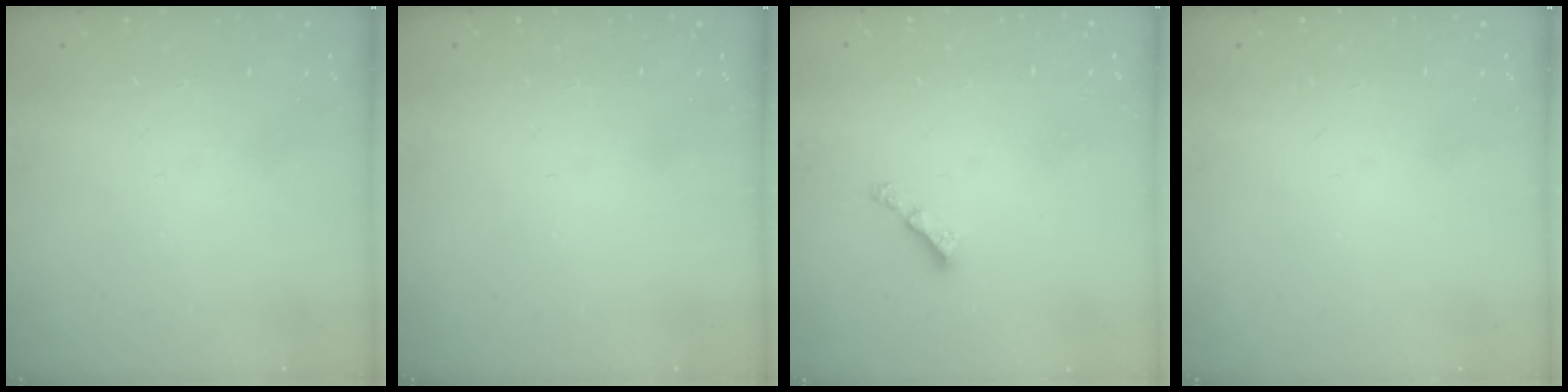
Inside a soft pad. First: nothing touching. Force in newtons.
{"total": 0.0}
{"total": 3.0, "press": 2.9, "slide": 0.5}
{"total": 0.0}